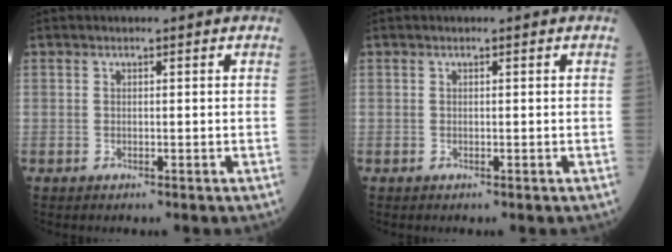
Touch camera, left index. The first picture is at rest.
{"total": 0.0}